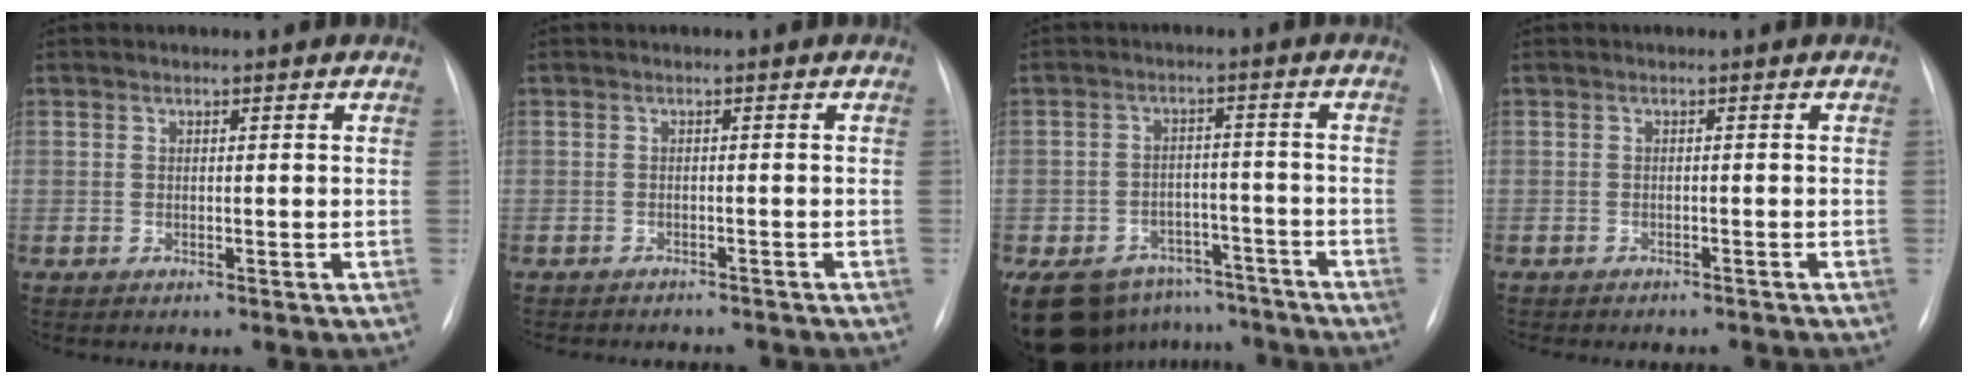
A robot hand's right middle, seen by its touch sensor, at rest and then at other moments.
{"total": 6.6, "force": [-6.1, 1.8, 2.0], "torque": [-0.022, -0.002, -0.071]}
{"total": 15.1, "force": [-11.5, 8.6, 4.8], "torque": [-0.101, 0.014, -0.158]}
{"total": 6.2, "force": [-5.4, 1.9, 2.2], "torque": [-0.026, 0.000, -0.061]}